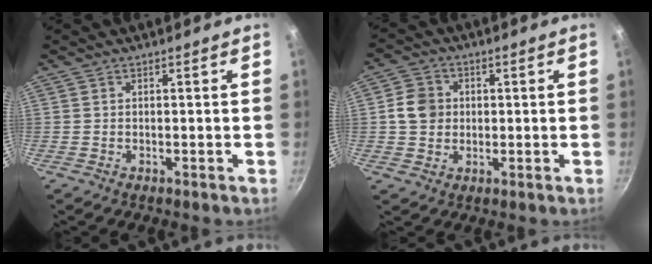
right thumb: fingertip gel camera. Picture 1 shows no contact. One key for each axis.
{"total": 6.1, "fx": 0.4, "fy": 5.4, "fz": 2.7, "tx": -0.027, "ty": 0.006, "tz": -0.002}